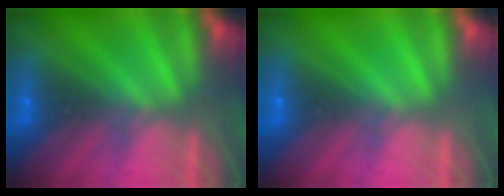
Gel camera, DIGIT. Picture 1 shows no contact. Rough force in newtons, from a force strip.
{"total": 0.0}